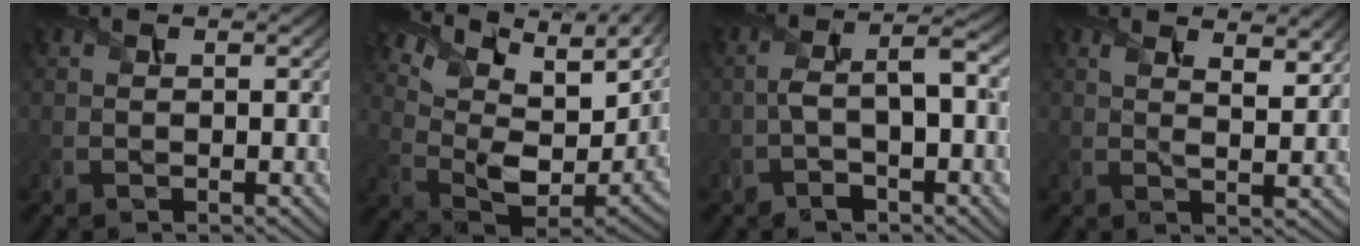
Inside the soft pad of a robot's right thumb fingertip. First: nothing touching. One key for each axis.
{"total": 14.0, "fx": 8.3, "fy": 6.5, "fz": 9.2, "tx": -0.211, "ty": 0.009, "tz": 0.155}
{"total": 7.9, "fx": -1.4, "fy": 3.3, "fz": 7.0, "tx": -0.131, "ty": 0.005, "tz": -0.024}
{"total": 4.4, "fx": 2.5, "fy": 1.3, "fz": 3.3, "tx": -0.065, "ty": -0.003, "tz": 0.046}